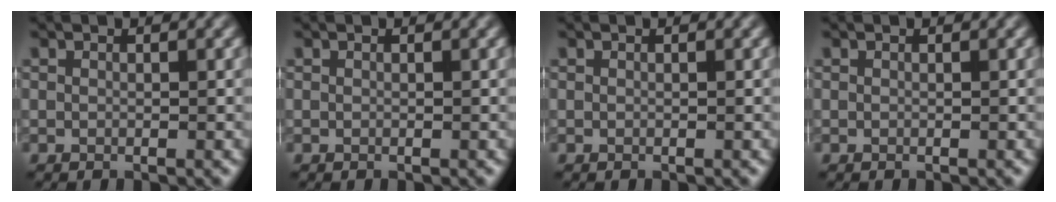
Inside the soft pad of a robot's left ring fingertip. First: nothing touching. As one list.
[{"total": 0.0}, {"total": 0.0}, {"total": 0.0}]